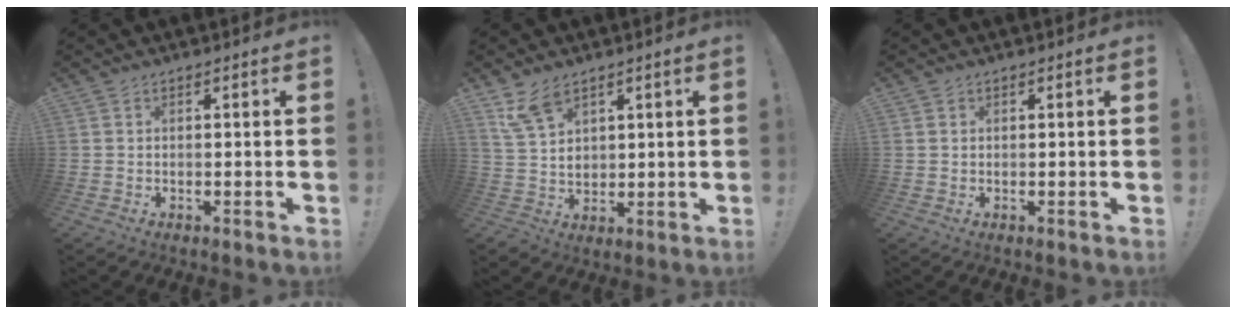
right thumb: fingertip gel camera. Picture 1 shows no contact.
{"total": 10.1, "force": [6.4, 6.6, 4.3], "torque": [-0.079, -0.028, 0.129]}
{"total": 0.7, "force": [0.3, 0.6, 0.0], "torque": [-0.006, 0.003, 0.006]}